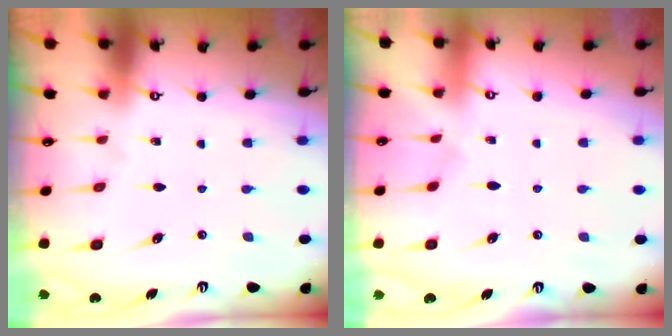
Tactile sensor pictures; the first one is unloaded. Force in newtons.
{"total": 2.4, "press": 2.4, "slide": 0.5}